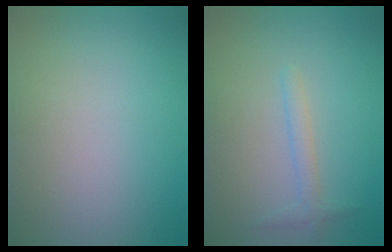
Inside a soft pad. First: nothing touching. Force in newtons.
{"total": 1.4, "press": 1.4, "slide": 0.0}